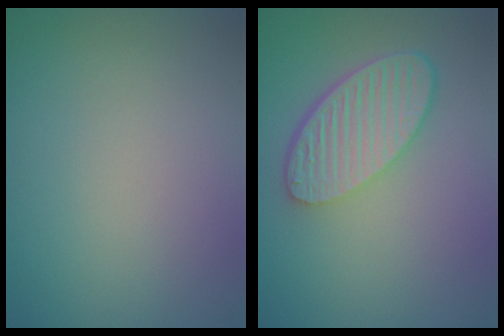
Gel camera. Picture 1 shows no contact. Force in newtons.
{"total": 5.9, "press": 4.6, "slide": 3.8}